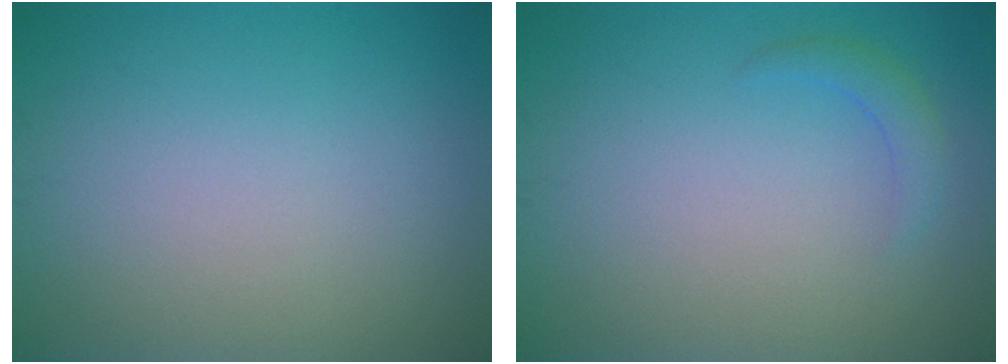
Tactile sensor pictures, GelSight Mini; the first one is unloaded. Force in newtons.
{"total": 1.4, "press": 1.4, "slide": 0.0}